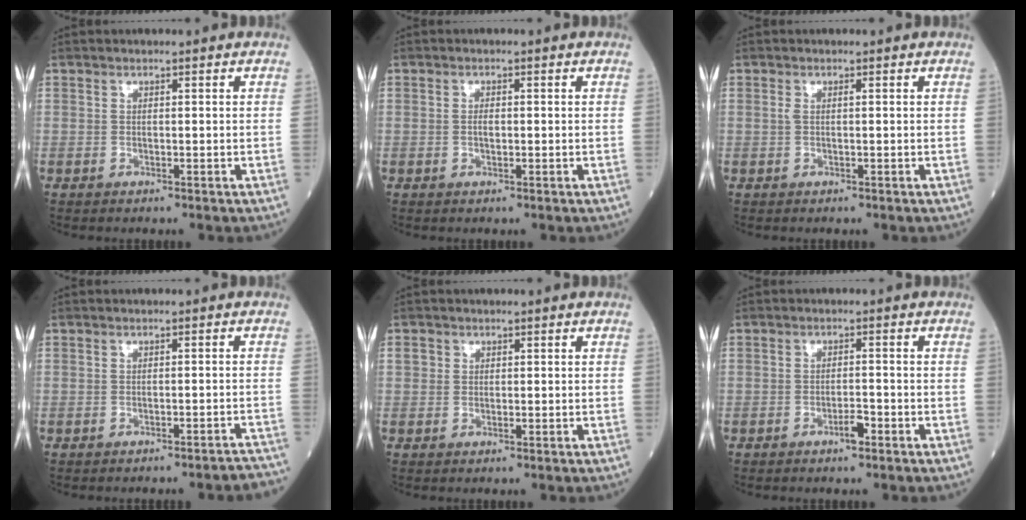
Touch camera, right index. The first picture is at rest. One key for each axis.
{"total": 1.1, "fx": -0.1, "fy": 0.4, "fz": 1.0, "tx": -0.023, "ty": 0.001, "tz": -0.002}
{"total": 0.7, "fx": 0.1, "fy": 0.2, "fz": 0.7, "tx": -0.021, "ty": 0.004, "tz": 0.002}
{"total": 5.2, "fx": -5.1, "fy": 0.3, "fz": 1.1, "tx": -0.007, "ty": -0.001, "tz": -0.051}
{"total": 1.4, "fx": 0.4, "fy": 1.3, "fz": 0.3, "tx": 0.000, "ty": 0.009, "tz": 0.004}
{"total": 2.0, "fx": -1.3, "fy": 0.4, "fz": 1.5, "tx": -0.023, "ty": 0.002, "tz": -0.023}